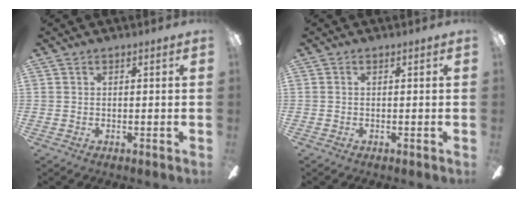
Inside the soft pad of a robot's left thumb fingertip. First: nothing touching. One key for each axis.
{"total": 0.0}